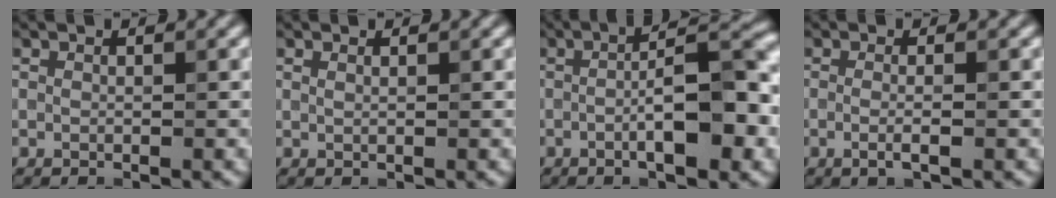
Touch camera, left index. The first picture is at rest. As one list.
[{"total": 0.8, "force": [0.5, 0.3, 0.5], "torque": [-0.006, -0.002, 0.004]}, {"total": 7.9, "force": [-1.4, 1.8, 7.5], "torque": [-0.109, 0.012, -0.025]}, {"total": 2.0, "force": [-0.3, 0.5, 2.0], "torque": [-0.032, -0.007, -0.010]}]